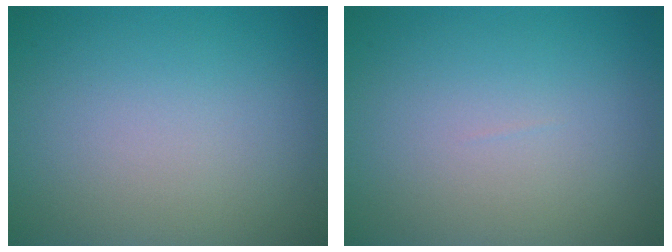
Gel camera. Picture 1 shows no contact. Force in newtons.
{"total": 0.0}